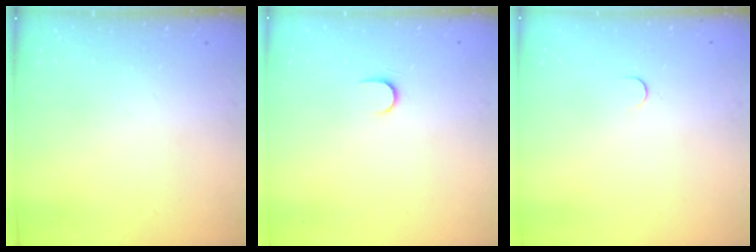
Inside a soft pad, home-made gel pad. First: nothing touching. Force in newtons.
{"total": 4.4, "press": 4.4, "slide": 0.5}
{"total": 3.8, "press": 3.8, "slide": 0.3}